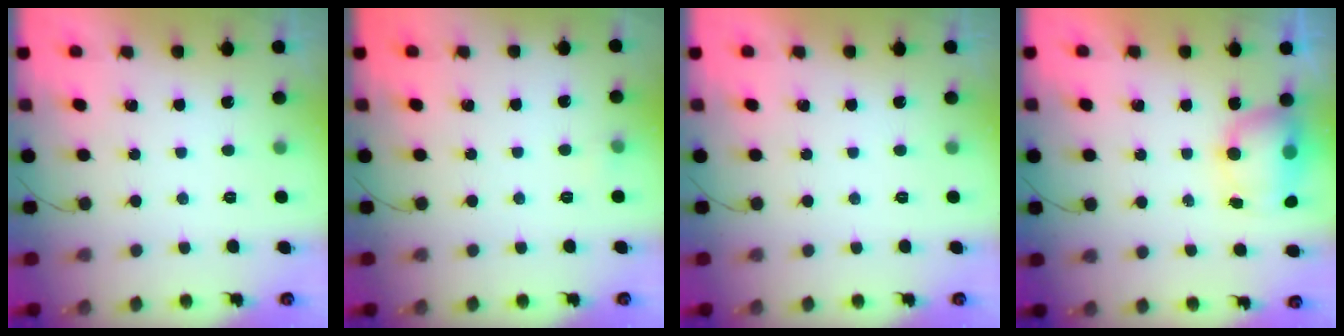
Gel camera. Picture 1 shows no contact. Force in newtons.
{"total": 3.6, "press": 3.5, "slide": 1.1}
{"total": 0.0}
{"total": 7.2, "press": 7.0, "slide": 1.3}